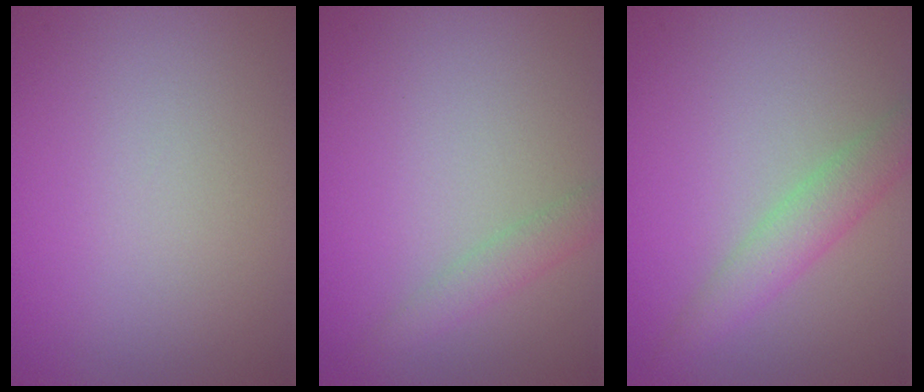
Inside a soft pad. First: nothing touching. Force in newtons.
{"total": 1.7, "press": 1.7, "slide": 0.0}
{"total": 3.0, "press": 3.0, "slide": 0.1}